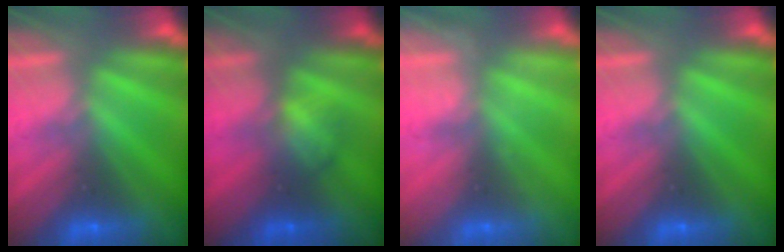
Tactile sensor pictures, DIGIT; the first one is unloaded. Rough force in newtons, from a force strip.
{"total": 2.0}
{"total": 2.2}
{"total": 0.0}